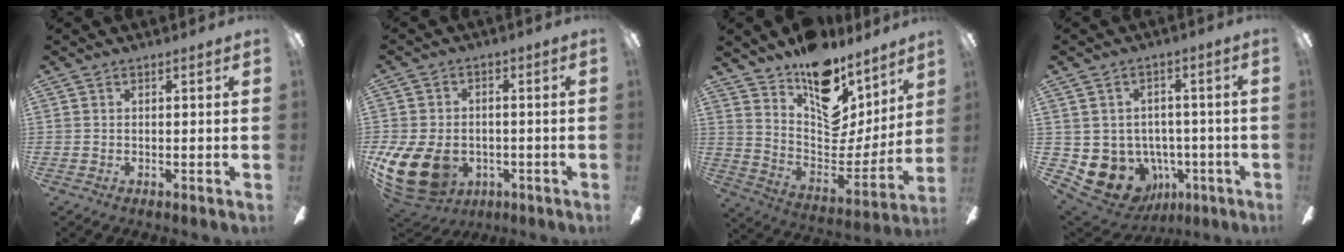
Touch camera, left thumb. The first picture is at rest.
{"total": 15.6, "force": [-4.3, 11.2, 9.9], "torque": [-0.212, 0.016, -0.071]}
{"total": 16.4, "force": [11.9, 8.5, 7.3], "torque": [-0.106, -0.104, 0.210]}
{"total": 11.1, "force": [-4.6, 8.9, 4.8], "torque": [-0.109, 0.016, -0.073]}